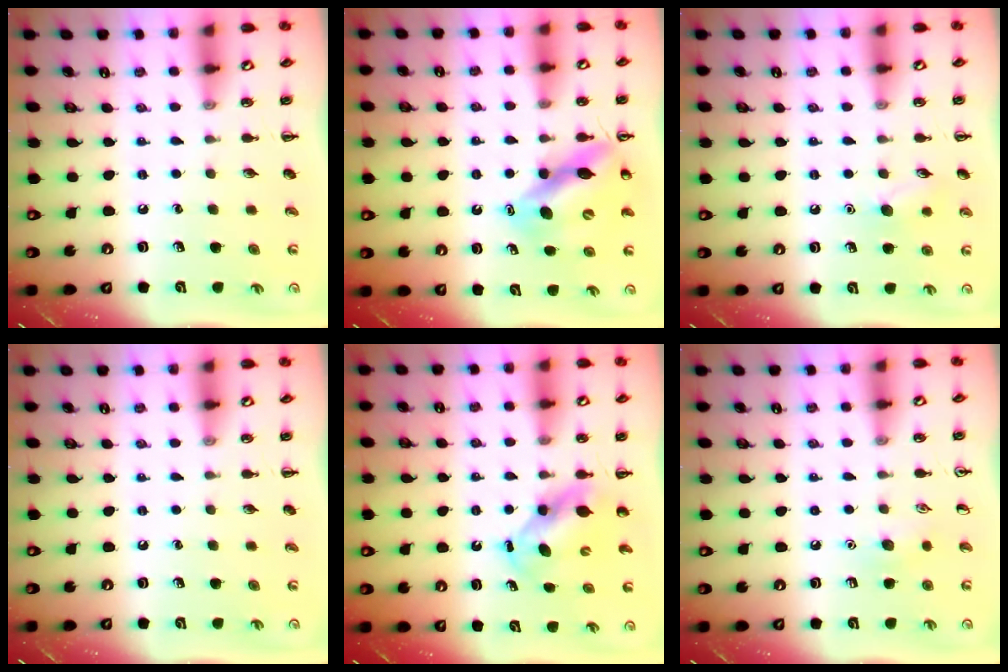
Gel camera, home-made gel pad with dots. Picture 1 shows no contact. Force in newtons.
{"total": 11.7, "press": 11.2, "slide": 3.3}
{"total": 7.8, "press": 7.6, "slide": 1.7}
{"total": 0.0}
{"total": 6.5, "press": 6.5, "slide": 1.0}
{"total": 6.8, "press": 6.6, "slide": 1.6}